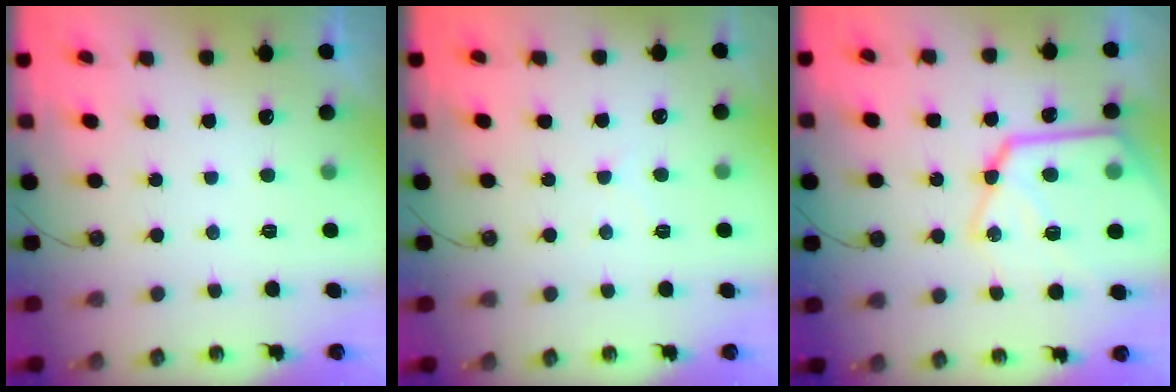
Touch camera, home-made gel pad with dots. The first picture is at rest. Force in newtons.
{"total": 3.5, "press": 3.4, "slide": 0.6}
{"total": 21.9, "press": 21.8, "slide": 2.4}